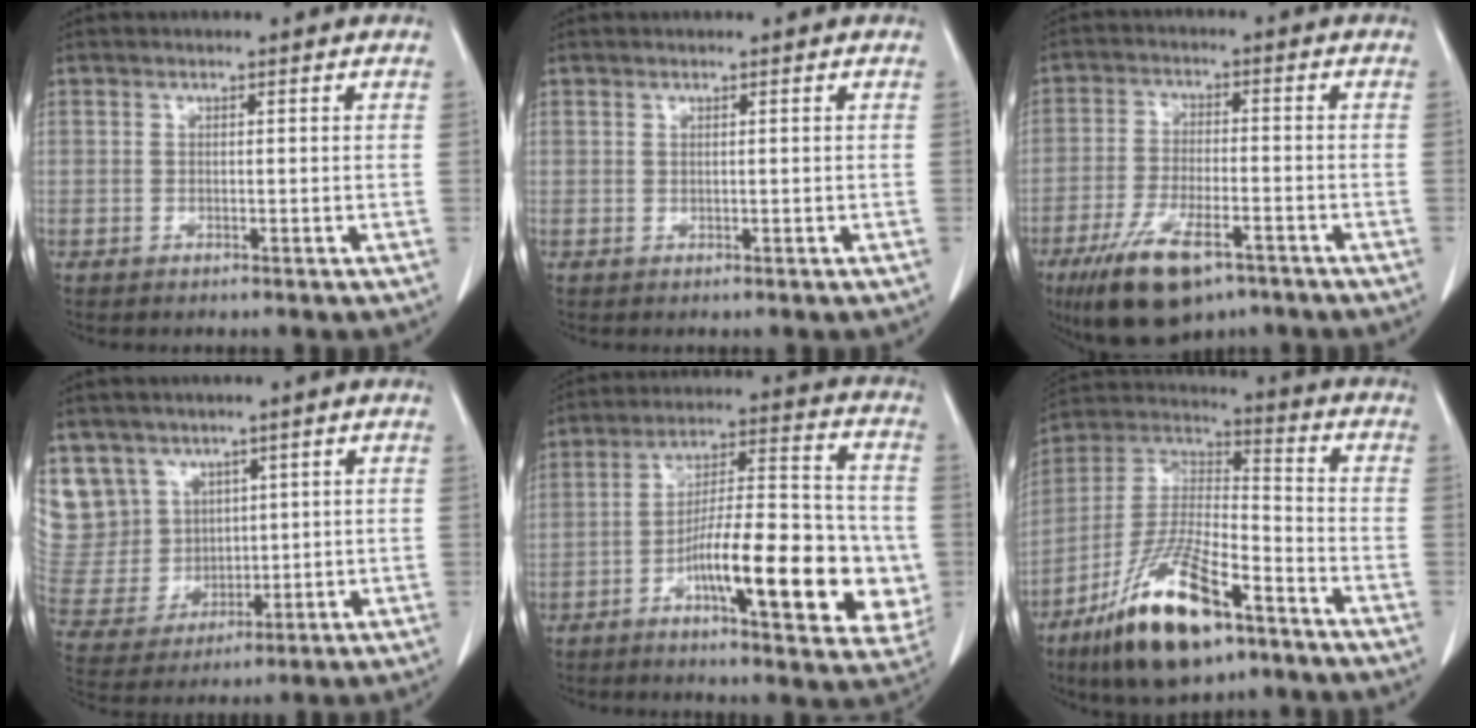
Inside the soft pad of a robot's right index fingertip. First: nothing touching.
{"total": 0.0}
{"total": 11.9, "force": [-7.5, 4.1, 8.3], "torque": [-0.161, -0.014, -0.126]}
{"total": 12.0, "force": [6.5, 10.0, 1.6], "torque": [-0.059, 0.044, 0.156]}
{"total": 20.2, "force": [-5.7, 4.9, 18.7], "torque": [-0.244, 0.017, -0.078]}
{"total": 18.3, "force": [-11.2, 5.4, 13.5], "torque": [-0.286, -0.014, -0.206]}